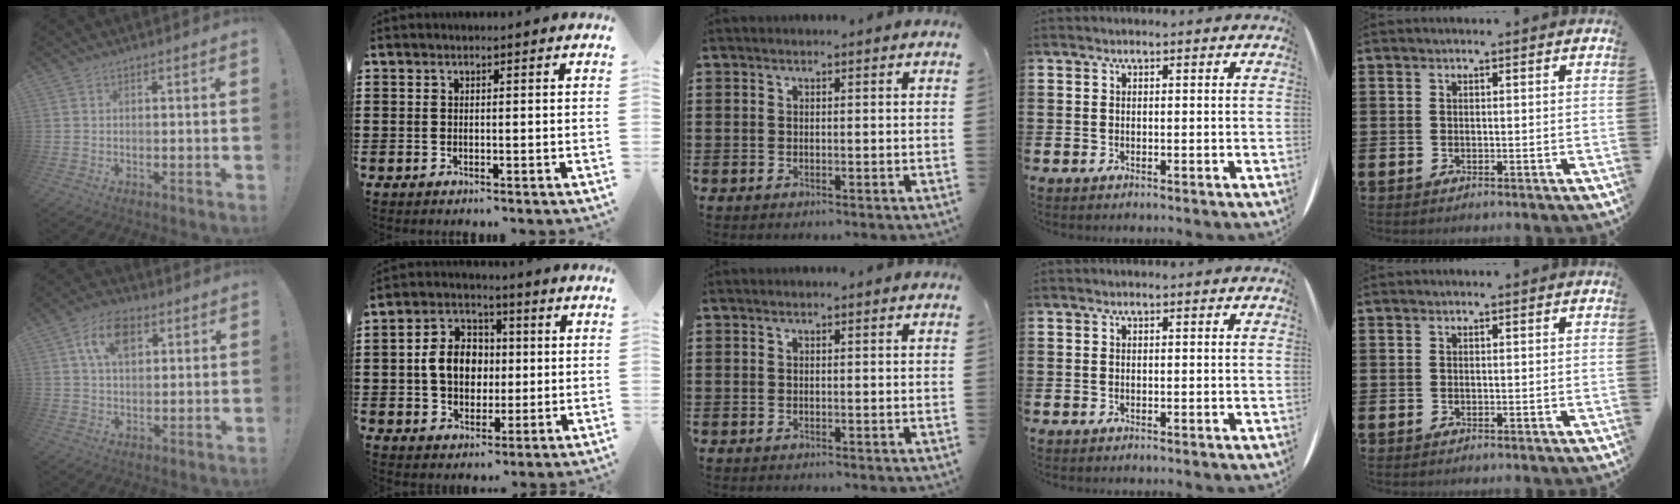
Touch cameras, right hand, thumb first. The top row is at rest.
{"thumb": {"total": 10.5, "force": [4.1, 6.5, 7.1], "torque": [-0.117, 0.008, 0.076]}, "index": {"total": 8.0, "force": [0.0, 6.2, 5.1], "torque": [-0.116, 0.013, -0.006]}}